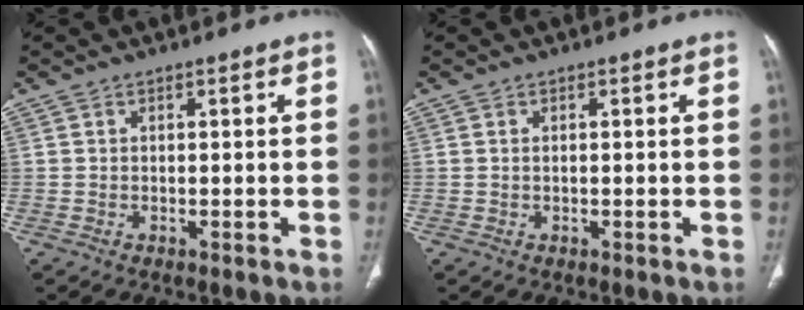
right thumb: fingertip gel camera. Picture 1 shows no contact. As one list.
[{"total": 0.0}]